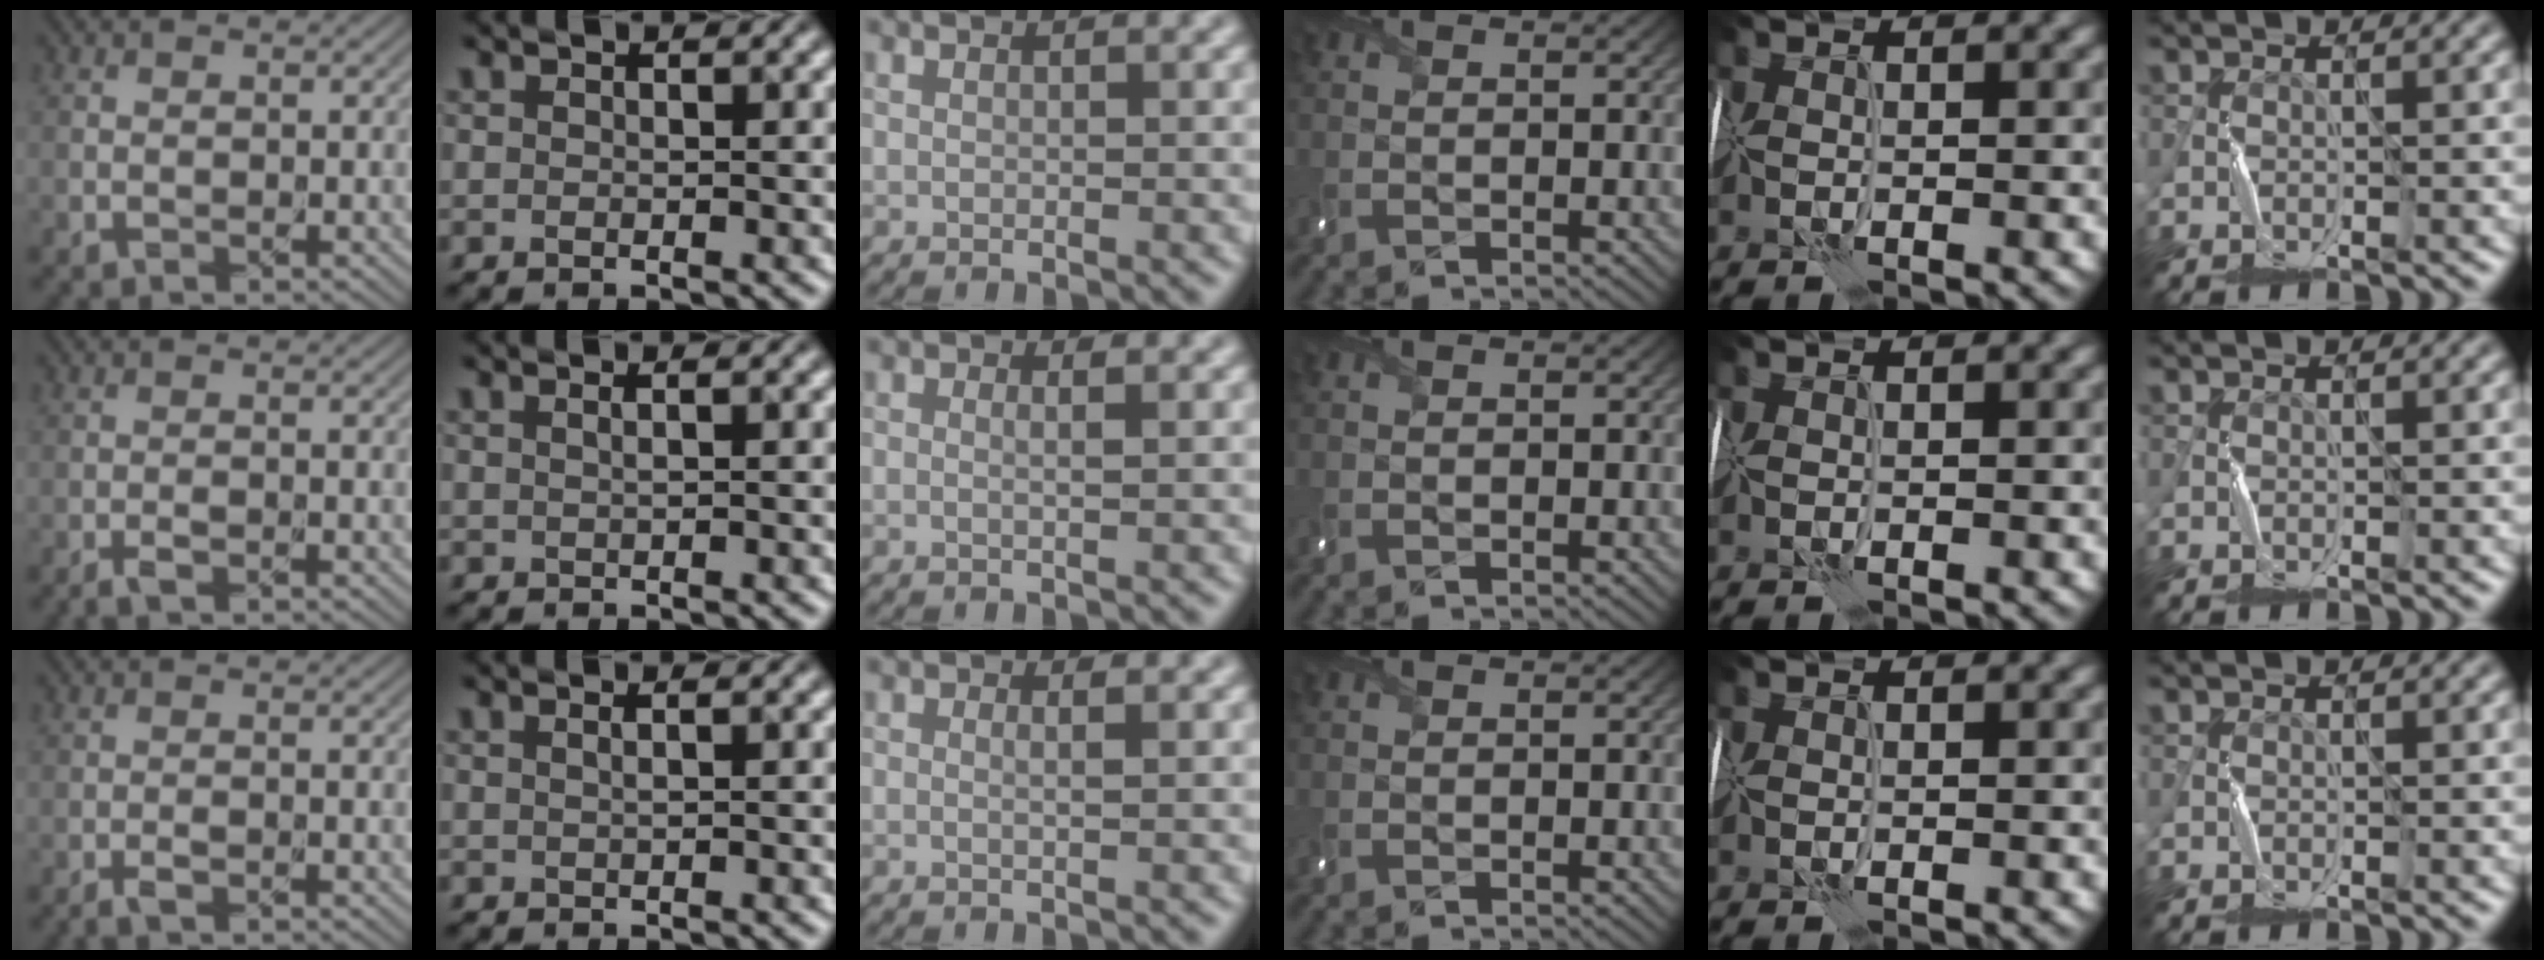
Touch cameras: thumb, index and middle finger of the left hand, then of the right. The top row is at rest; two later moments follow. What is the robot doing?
{"motion": "wrap", "object": "sponge"}